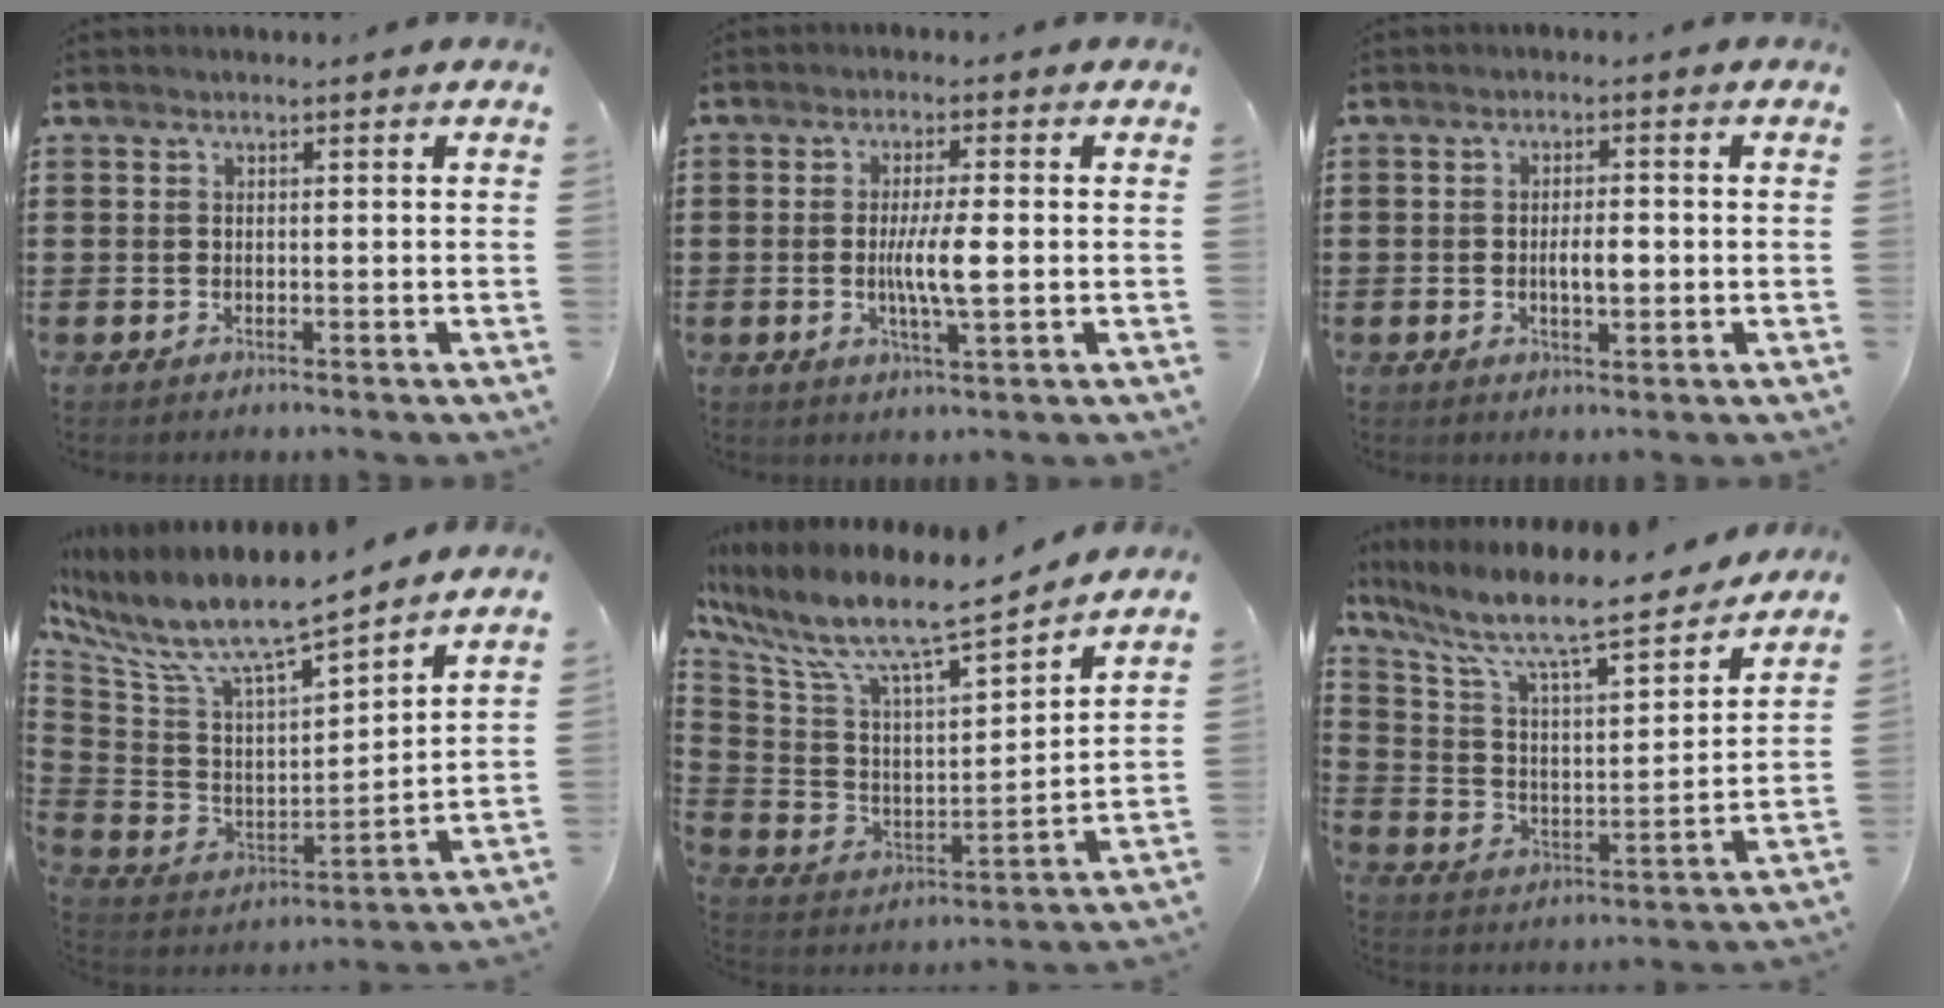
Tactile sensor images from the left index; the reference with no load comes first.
{"total": 5.7, "force": [-0.3, 0.7, 5.6], "torque": [-0.107, -0.004, -0.011]}
{"total": 3.3, "force": [-0.4, 1.3, 3.0], "torque": [-0.049, -0.001, -0.009]}
{"total": 9.4, "force": [7.8, 1.9, 4.9], "torque": [-0.132, -0.057, 0.130]}
{"total": 9.1, "force": [7.3, 1.3, 5.2], "torque": [-0.135, -0.059, 0.118]}
{"total": 10.0, "force": [8.1, 1.5, 5.7], "torque": [-0.136, -0.061, 0.131]}